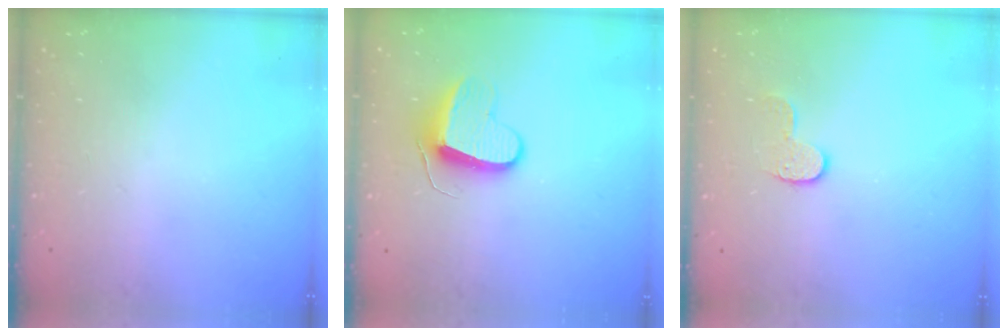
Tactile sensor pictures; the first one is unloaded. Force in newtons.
{"total": 9.4, "press": 9.4, "slide": 0.4}
{"total": 6.8, "press": 6.8, "slide": 0.2}